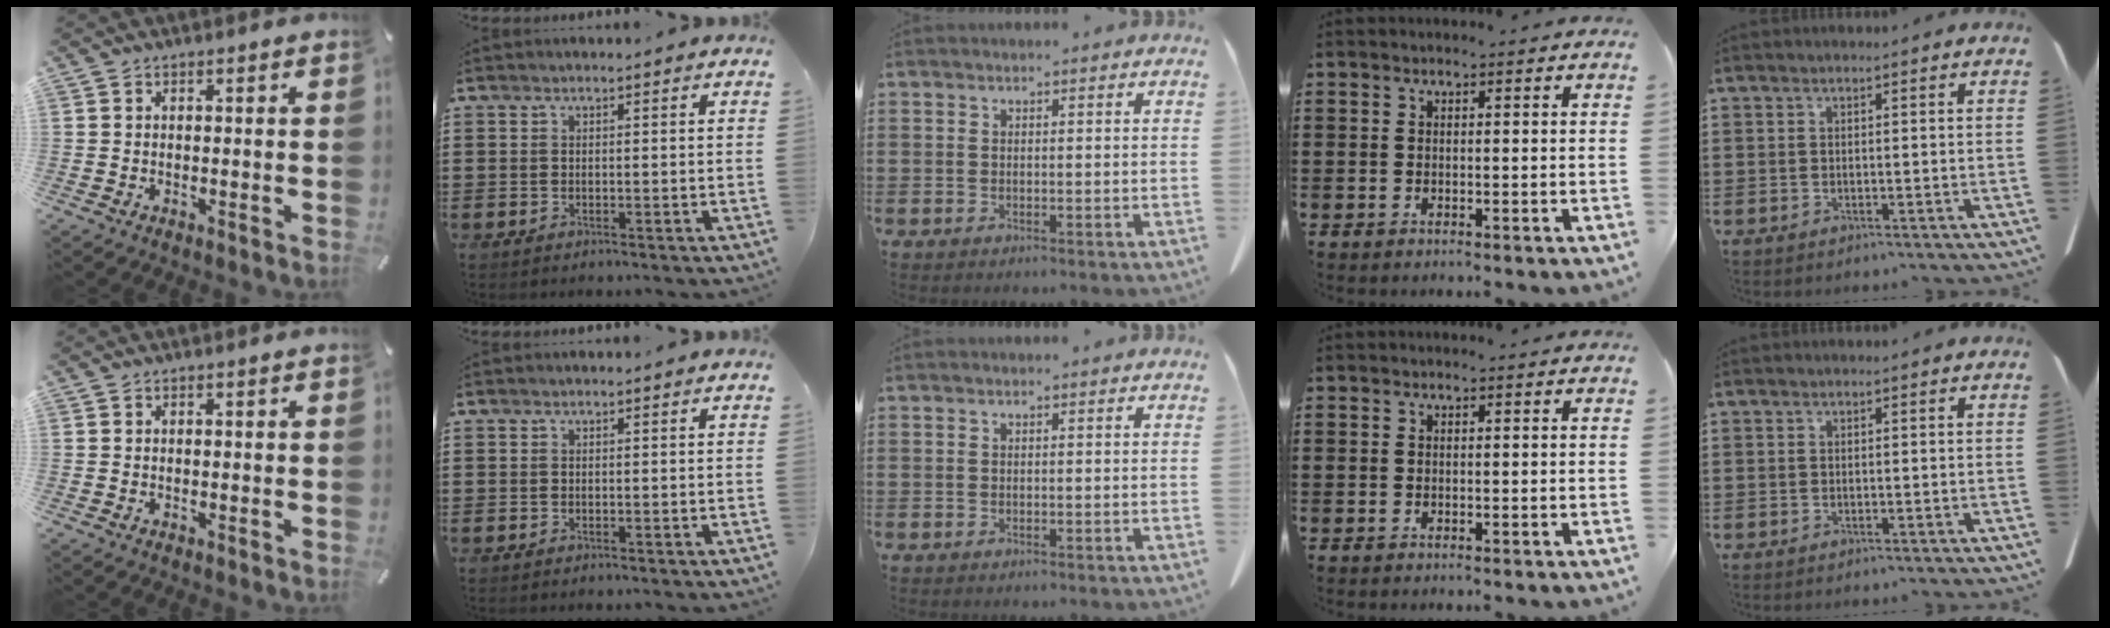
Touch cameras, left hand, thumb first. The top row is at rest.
{}